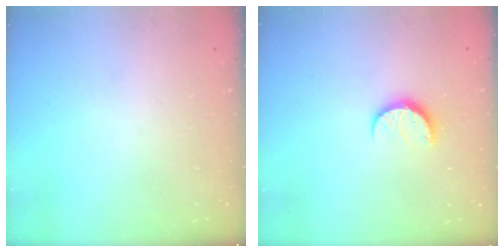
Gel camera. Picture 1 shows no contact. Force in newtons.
{"total": 6.6, "press": 6.6, "slide": 0.6}